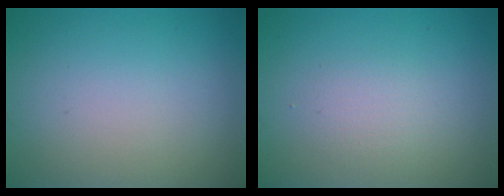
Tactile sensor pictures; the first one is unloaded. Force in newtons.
{"total": 1.5, "press": 1.5, "slide": 0.1}